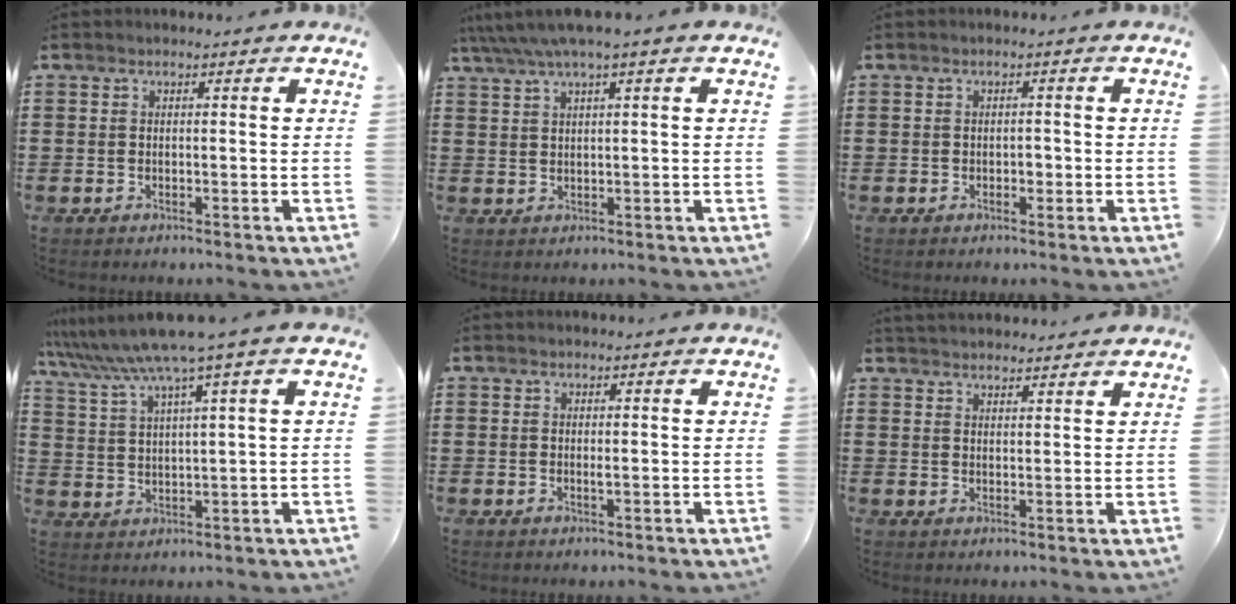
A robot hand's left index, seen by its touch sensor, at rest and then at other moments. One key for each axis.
{"total": 3.1, "fx": 1.6, "fy": -0.1, "fz": 2.7, "tx": -0.054, "ty": 0.002, "tz": 0.027}
{"total": 1.0, "fx": -0.2, "fy": 0.7, "fz": 0.7, "tx": -0.015, "ty": 0.003, "tz": -0.006}
{"total": 6.8, "fx": 4.9, "fy": -0.6, "fz": 4.7, "tx": -0.109, "ty": -0.028, "tz": 0.081}
{"total": 0.6, "fx": 0.0, "fy": 0.0, "fz": 0.6, "tx": -0.012, "ty": -0.004, "tz": 0.001}
{"total": 2.5, "fx": 2.5, "fy": 0.2, "fz": -0.1, "tx": -0.005, "ty": -0.003, "tz": 0.048}